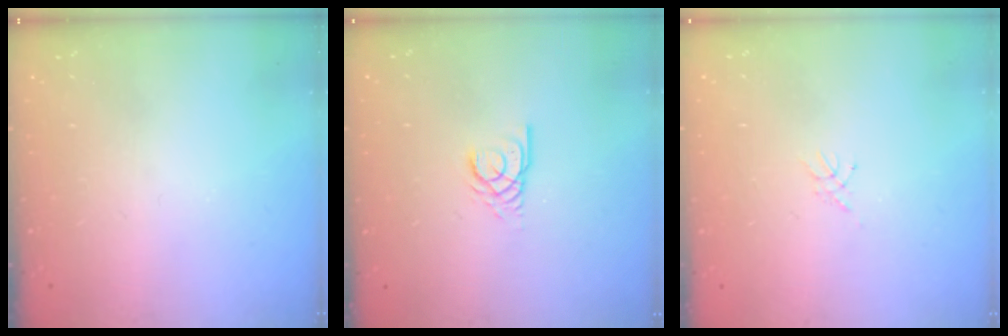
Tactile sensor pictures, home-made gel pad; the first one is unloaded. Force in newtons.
{"total": 2.9, "press": 2.9, "slide": 0.1}
{"total": 2.3, "press": 2.2, "slide": 0.3}